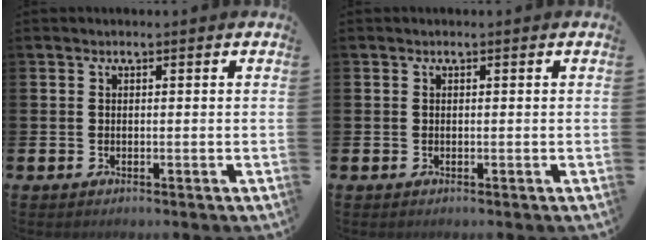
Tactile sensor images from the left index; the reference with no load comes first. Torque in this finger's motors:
{"motor_torque": [0.00, 0.00, 0.00, 0.01]}